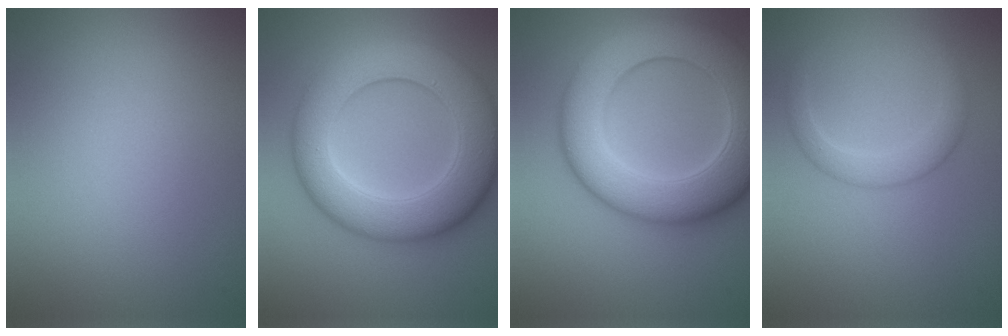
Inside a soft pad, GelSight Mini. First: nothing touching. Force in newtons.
{"total": 10.9, "press": 10.8, "slide": 0.6}
{"total": 12.1, "press": 12.1, "slide": 0.3}
{"total": 2.5, "press": 2.5, "slide": 0.2}